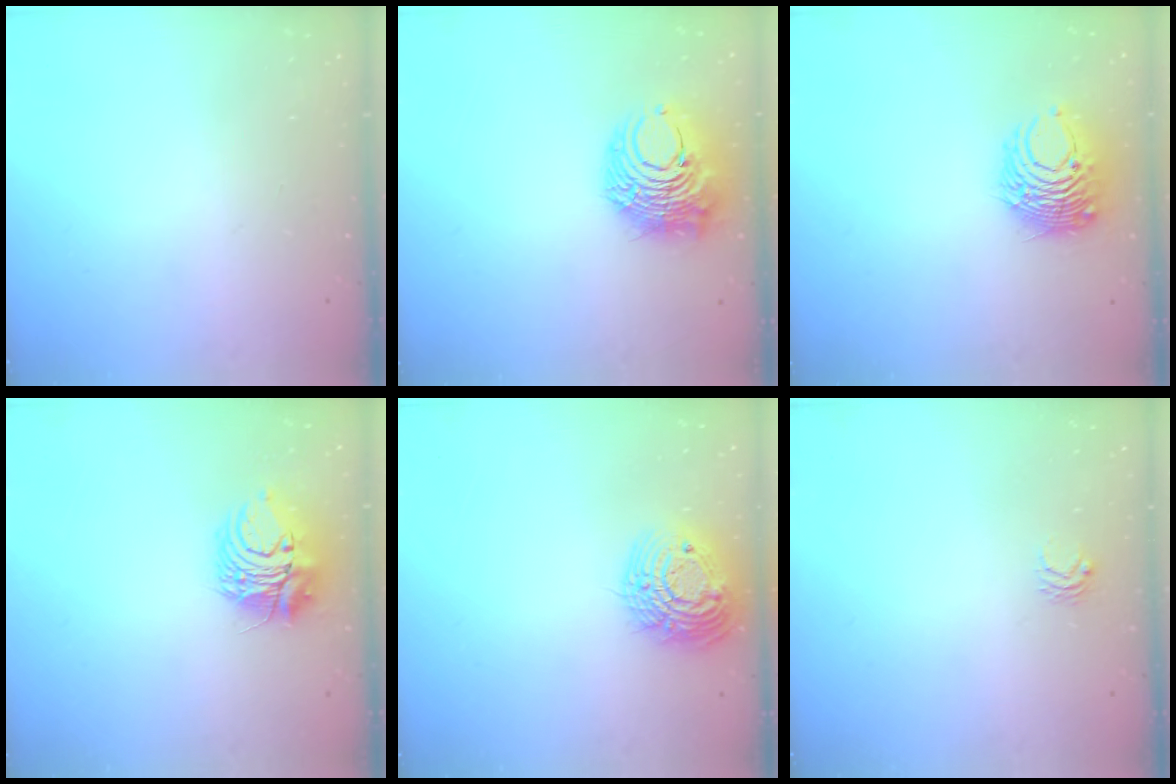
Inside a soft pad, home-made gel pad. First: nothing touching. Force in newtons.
{"total": 10.9, "press": 10.9, "slide": 1.2}
{"total": 9.2, "press": 9.2, "slide": 0.5}
{"total": 9.7, "press": 9.7, "slide": 0.5}
{"total": 16.4, "press": 16.3, "slide": 1.5}
{"total": 3.5, "press": 3.5, "slide": 0.4}